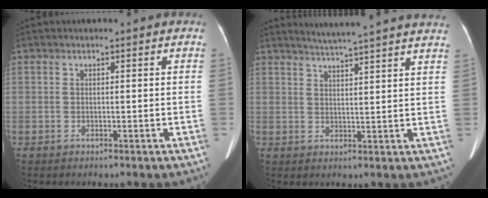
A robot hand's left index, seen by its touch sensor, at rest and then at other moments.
{"total": 14.1, "force": [13.0, -0.6, 5.5], "torque": [-0.094, -0.009, 0.162]}